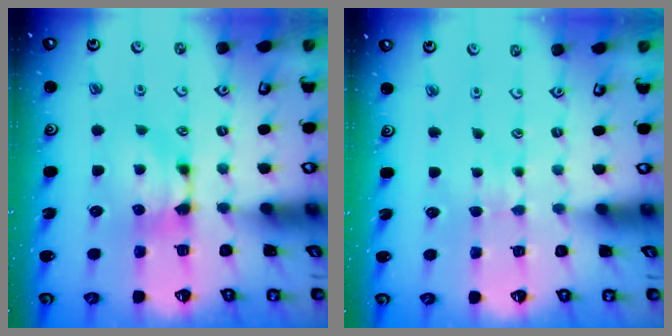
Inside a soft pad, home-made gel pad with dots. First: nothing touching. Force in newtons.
{"total": 3.5, "press": 3.5, "slide": 0.3}